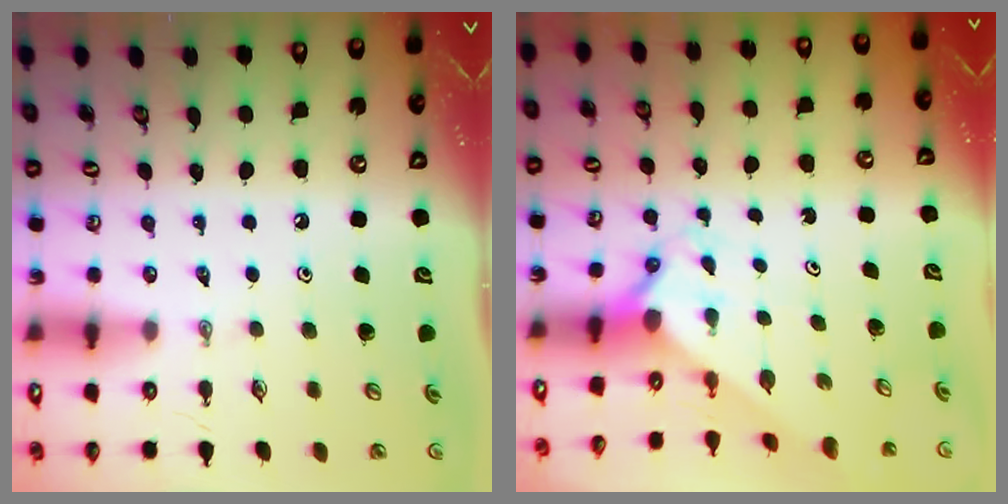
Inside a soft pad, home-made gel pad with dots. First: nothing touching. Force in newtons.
{"total": 1.2, "press": 1.2, "slide": 0.1}